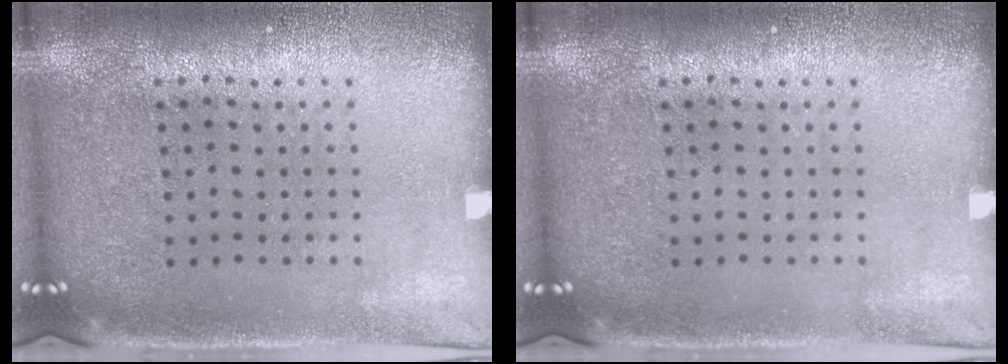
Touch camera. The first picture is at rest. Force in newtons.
{"total": 0.0}